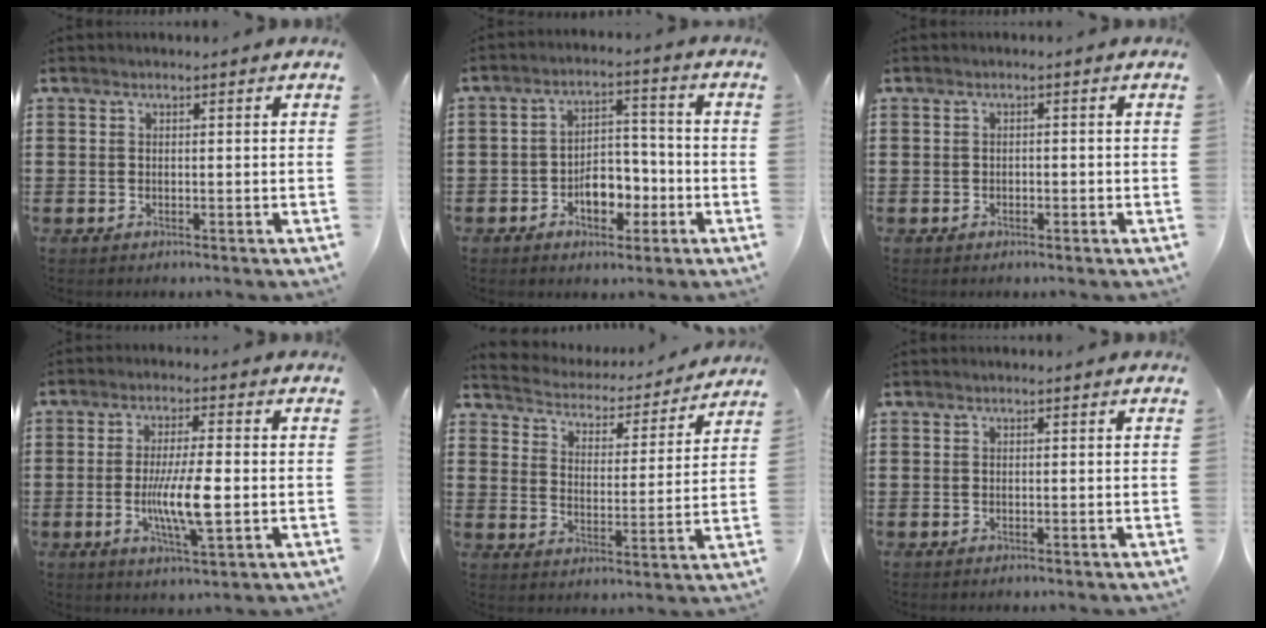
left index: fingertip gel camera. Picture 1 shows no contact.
{"total": 6.0, "force": [-2.5, 3.7, 3.9], "torque": [-0.053, 0.007, -0.049]}
{"total": 0.8, "force": [-0.6, 0.4, 0.2], "torque": [-0.008, 0.000, -0.014]}
{"total": 8.4, "force": [-1.3, 1.8, 8.1], "torque": [-0.157, -0.009, -0.025]}
{"total": 3.2, "force": [3.2, 0.3, -0.1], "torque": [-0.022, -0.031, 0.046]}
{"total": 0.0}